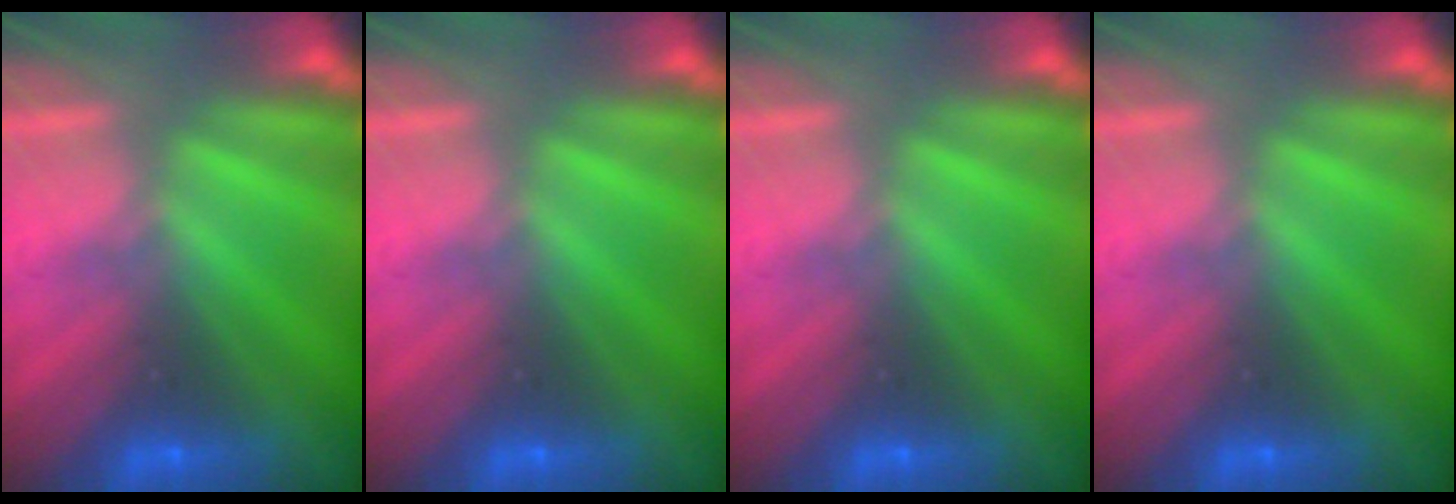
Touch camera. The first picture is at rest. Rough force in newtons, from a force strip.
{"total": 0.0}
{"total": 0.0}
{"total": 0.0}